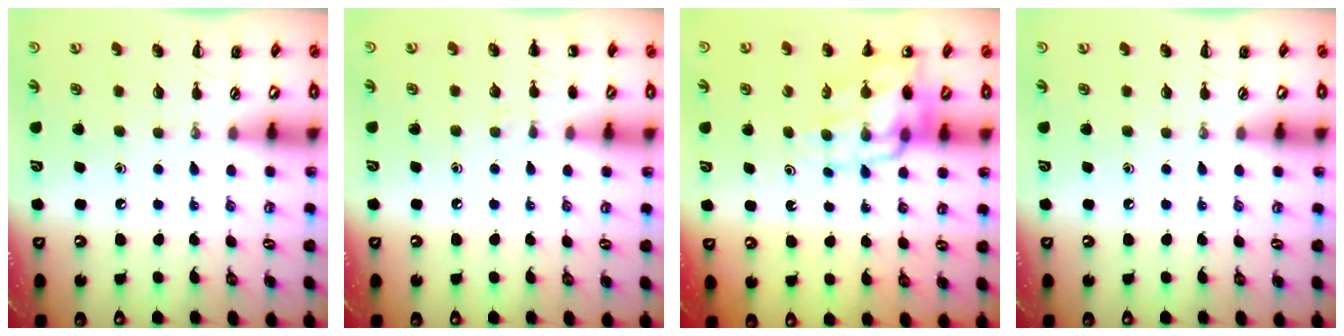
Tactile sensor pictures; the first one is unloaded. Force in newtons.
{"total": 4.3, "press": 4.1, "slide": 1.3}
{"total": 15.0, "press": 14.5, "slide": 3.7}
{"total": 0.0}